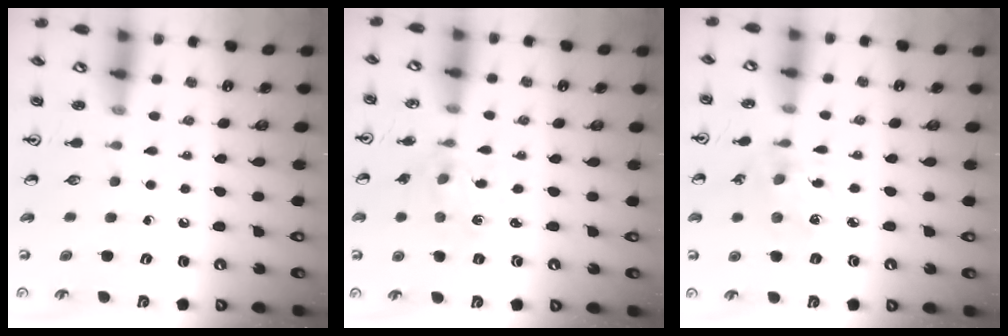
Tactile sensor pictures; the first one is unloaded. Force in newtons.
{"total": 1.7, "press": 1.7, "slide": 0.3}
{"total": 2.8, "press": 2.7, "slide": 0.7}